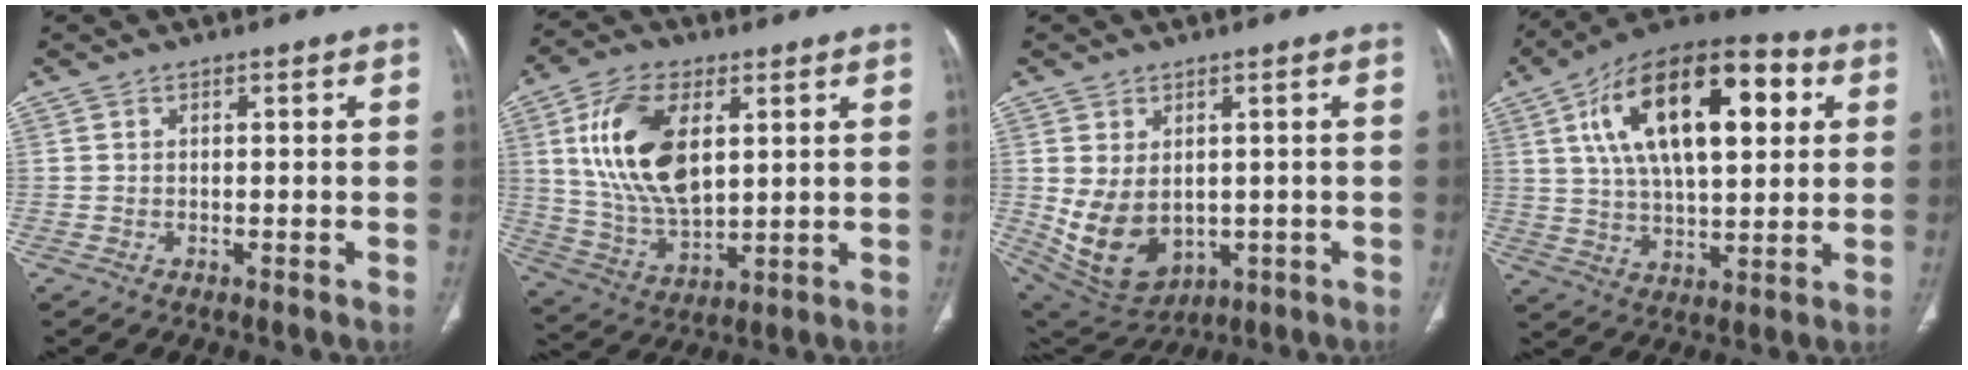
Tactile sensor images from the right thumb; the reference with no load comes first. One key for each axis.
{"total": 17.4, "fx": 4.7, "fy": 9.5, "fz": 13.8, "tx": -0.253, "ty": -0.013, "tz": 0.097}
{"total": 11.5, "fx": -0.6, "fy": 8.2, "fz": 8.0, "tx": -0.131, "ty": -0.008, "tz": 0.026}
{"total": 25.0, "fx": 7.5, "fy": 11.8, "fz": 20.7, "tx": -0.330, "ty": 0.011, "tz": 0.116}